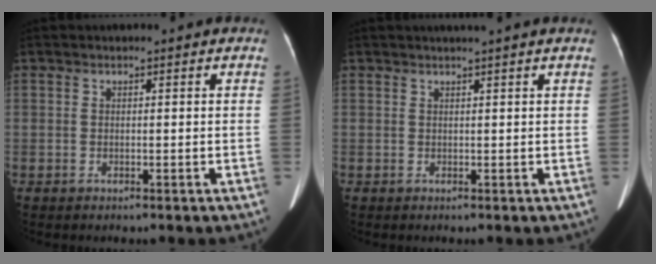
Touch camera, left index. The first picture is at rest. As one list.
[{"total": 1.9, "force": [1.6, -0.5, 1.0], "torque": [-0.012, 0.007, 0.028]}]